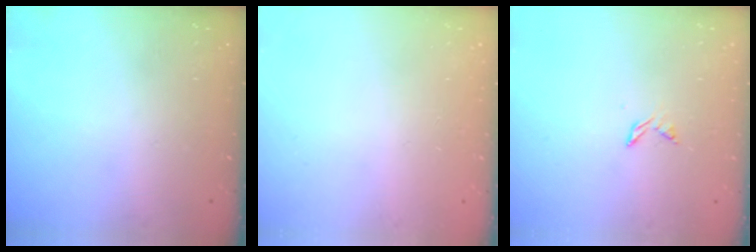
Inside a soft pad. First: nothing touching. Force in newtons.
{"total": 0.0}
{"total": 4.3, "press": 4.3, "slide": 0.5}